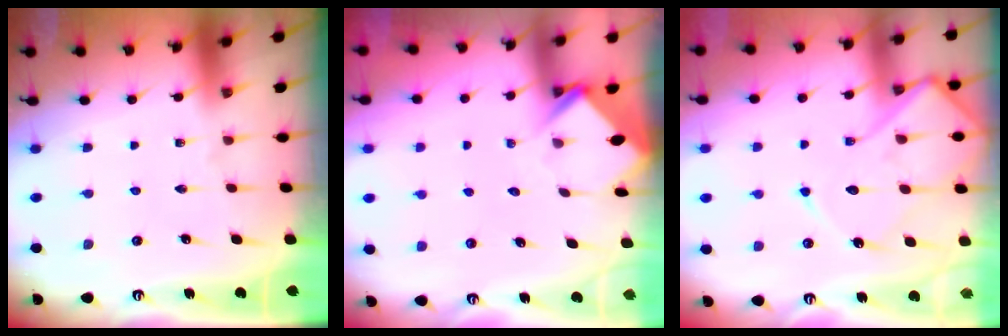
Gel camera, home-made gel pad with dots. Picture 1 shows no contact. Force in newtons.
{"total": 3.8, "press": 3.8, "slide": 0.2}
{"total": 13.8, "press": 13.7, "slide": 1.4}